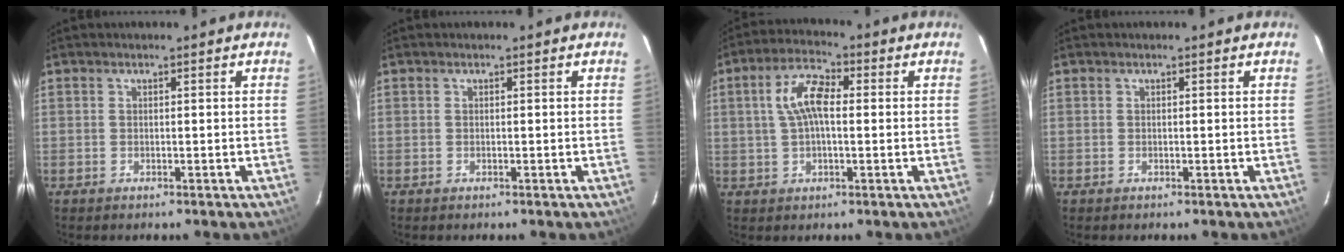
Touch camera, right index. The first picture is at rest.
{"total": 0.0}
{"total": 7.6, "force": [0.9, 3.5, 6.7], "torque": [-0.134, 0.019, 0.017]}
{"total": 0.0}